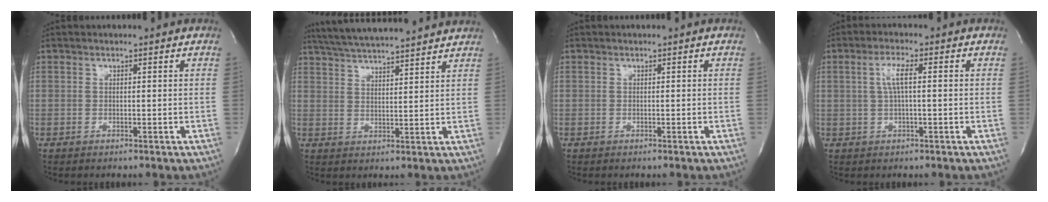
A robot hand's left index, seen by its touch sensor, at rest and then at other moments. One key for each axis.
{"total": 16.2, "fx": 14.8, "fy": 0.9, "fz": 6.6, "tx": -0.122, "ty": 0.029, "tz": 0.216}
{"total": 0.0}
{"total": 3.9, "fx": 0.5, "fy": 0.5, "fz": 3.8, "tx": -0.076, "ty": 0.007, "tz": 0.009}